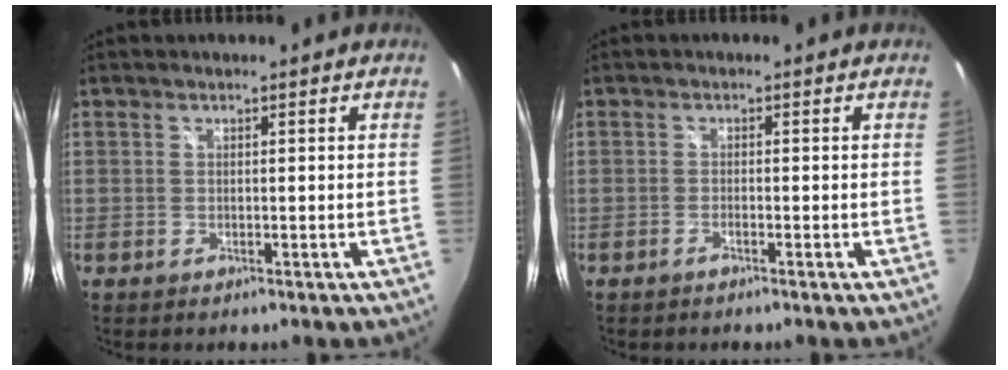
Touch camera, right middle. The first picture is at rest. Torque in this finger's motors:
{"motor_torque": [-0.07, 0.04, -0.03, -0.01]}